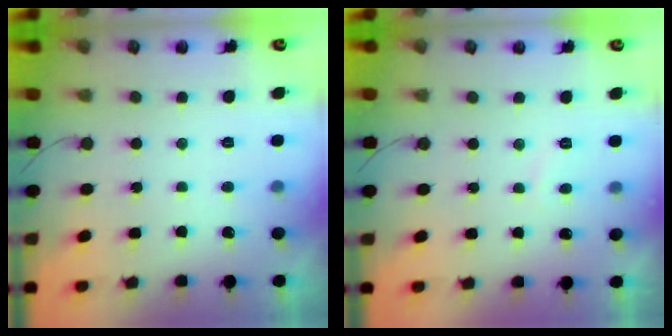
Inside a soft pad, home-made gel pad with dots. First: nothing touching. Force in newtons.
{"total": 1.6, "press": 1.5, "slide": 0.6}